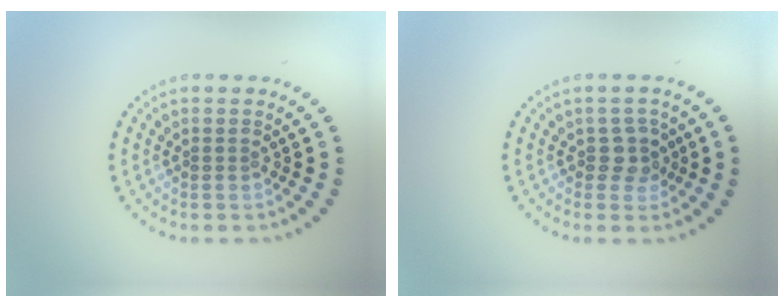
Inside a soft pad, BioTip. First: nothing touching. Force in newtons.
{"total": 1.9, "press": 1.7, "slide": 0.9}